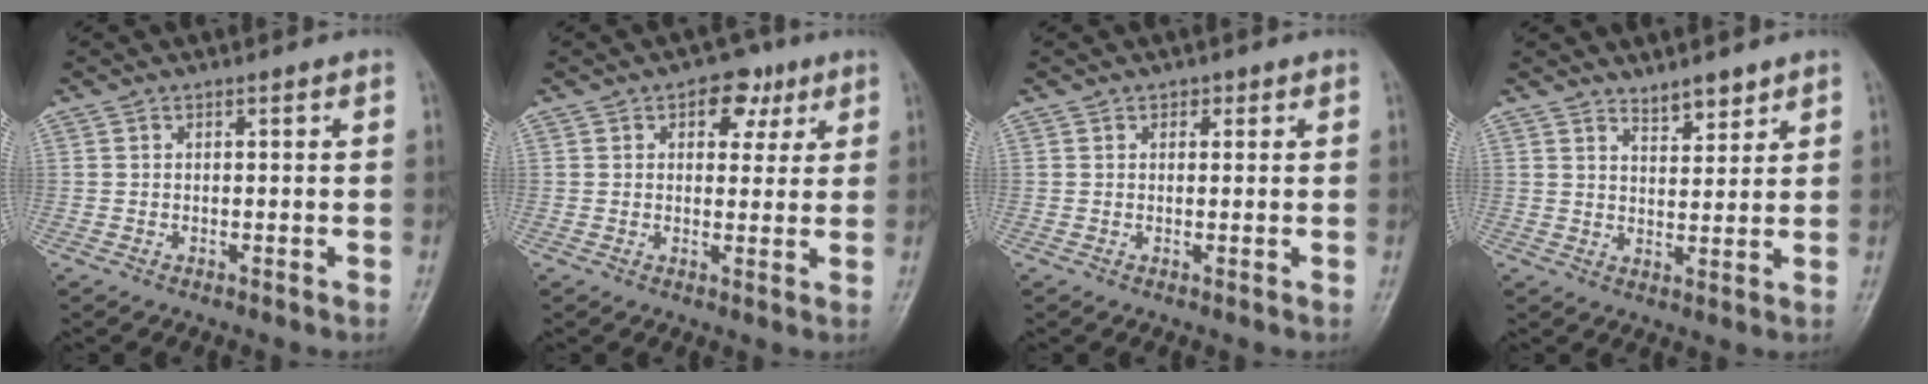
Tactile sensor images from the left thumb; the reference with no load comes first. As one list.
[{"total": 6.0, "force": [2.8, 4.1, 3.3], "torque": [-0.006, -0.004, 0.031]}, {"total": 1.0, "force": [0.5, 0.8, 0.2], "torque": [0.009, -0.002, 0.006]}, {"total": 4.1, "force": [3.4, 1.4, 1.8], "torque": [-0.015, -0.029, 0.057]}]